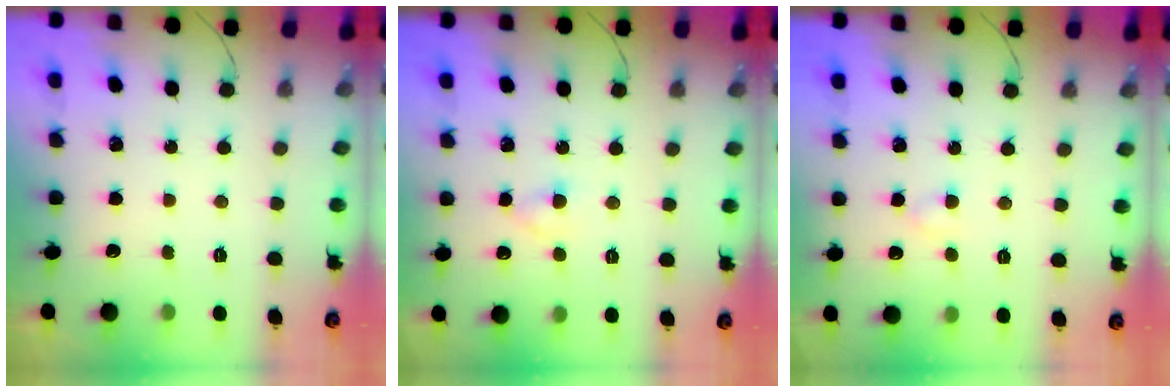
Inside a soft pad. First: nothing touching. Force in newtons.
{"total": 1.6, "press": 1.4, "slide": 0.8}
{"total": 2.3, "press": 2.1, "slide": 0.9}